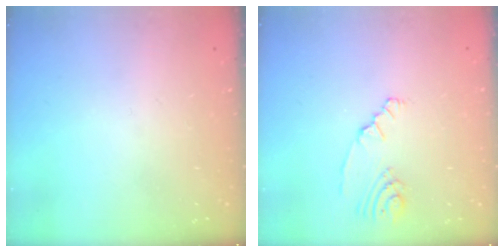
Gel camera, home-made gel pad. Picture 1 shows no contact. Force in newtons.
{"total": 2.3, "press": 2.3, "slide": 0.3}